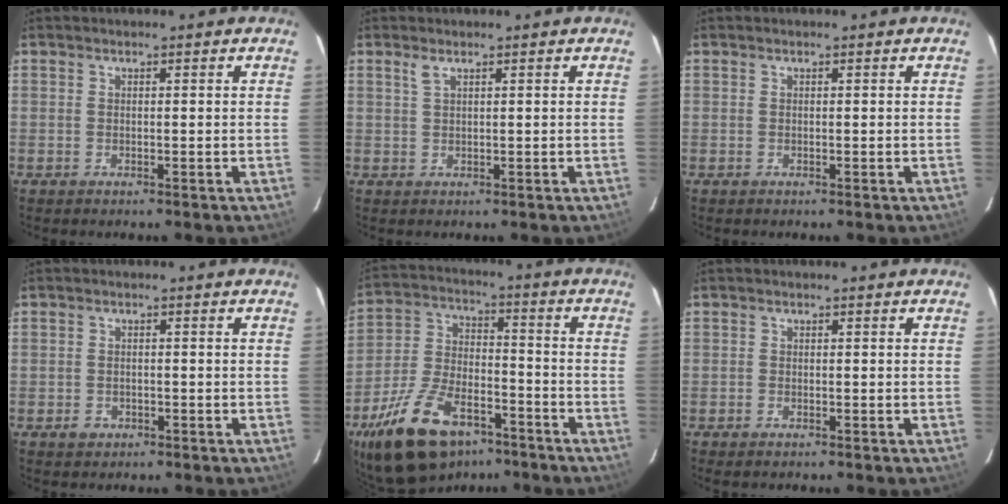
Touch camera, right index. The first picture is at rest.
{"total": 1.2, "force": [0.8, 0.2, 0.9], "torque": [-0.019, 0.003, 0.017]}
{"total": 0.0}
{"total": 2.1, "force": [-1.1, 1.6, 0.6], "torque": [-0.012, 0.002, -0.014]}
{"total": 20.2, "force": [-13.4, 9.7, 11.7], "torque": [-0.239, -0.007, -0.228]}
{"total": 0.8, "force": [-0.7, 0.4, 0.2], "torque": [-0.007, -0.002, -0.014]}